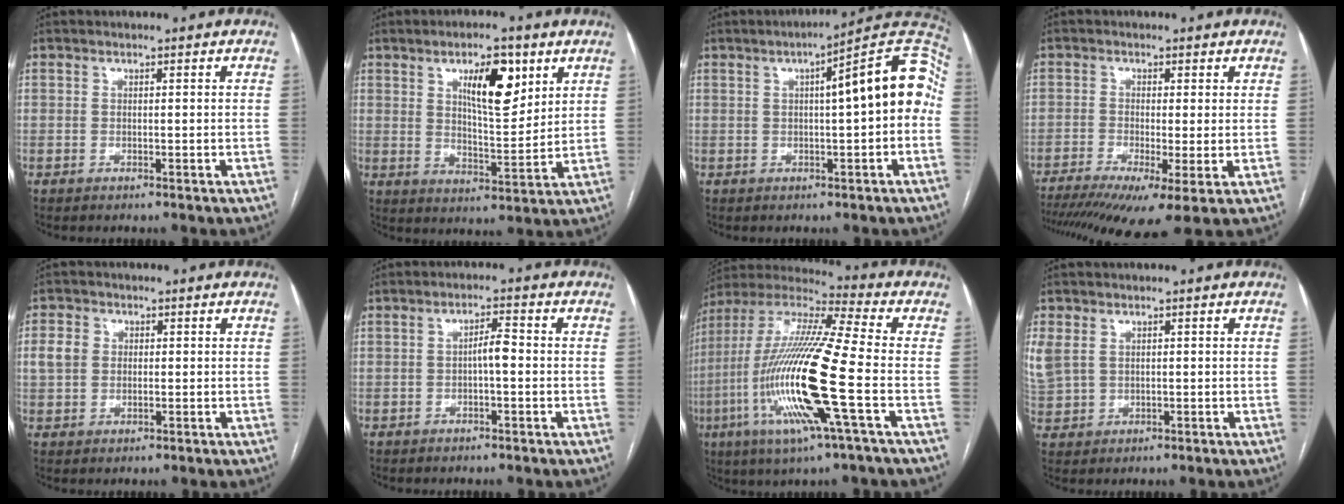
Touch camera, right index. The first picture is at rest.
{"total": 10.0, "force": [4.7, 3.1, 8.2], "torque": [-0.135, 0.002, 0.080]}
{"total": 12.6, "force": [1.2, 1.8, 12.4], "torque": [-0.162, 0.044, 0.009]}
{"total": 13.0, "force": [-7.6, 2.3, 10.3], "torque": [-0.175, -0.021, -0.119]}
{"total": 4.1, "force": [0.6, 3.5, 2.0], "torque": [-0.051, 0.016, 0.013]}
{"total": 2.8, "force": [-0.4, 0.6, 2.7], "torque": [-0.043, 0.005, -0.008]}
{"total": 21.1, "force": [-5.2, 0.9, 20.4], "torque": [-0.439, -0.022, -0.108]}
{"total": 6.3, "force": [1.8, 4.9, 3.4], "torque": [-0.109, 0.014, 0.050]}